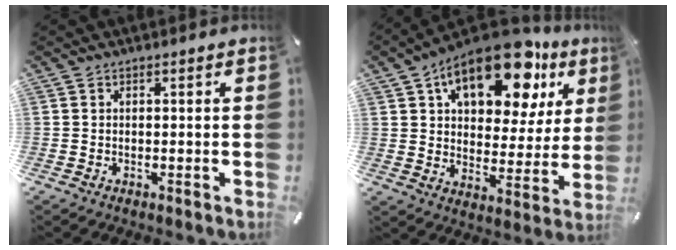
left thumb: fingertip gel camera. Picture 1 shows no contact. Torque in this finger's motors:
{"motor_torque": [2.53, 2.48, 2.15, -0.62, 0.17]}